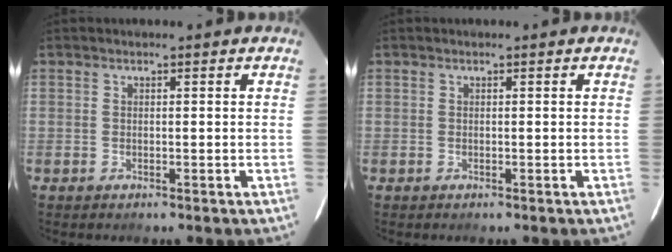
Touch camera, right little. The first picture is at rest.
{"total": 0.0}